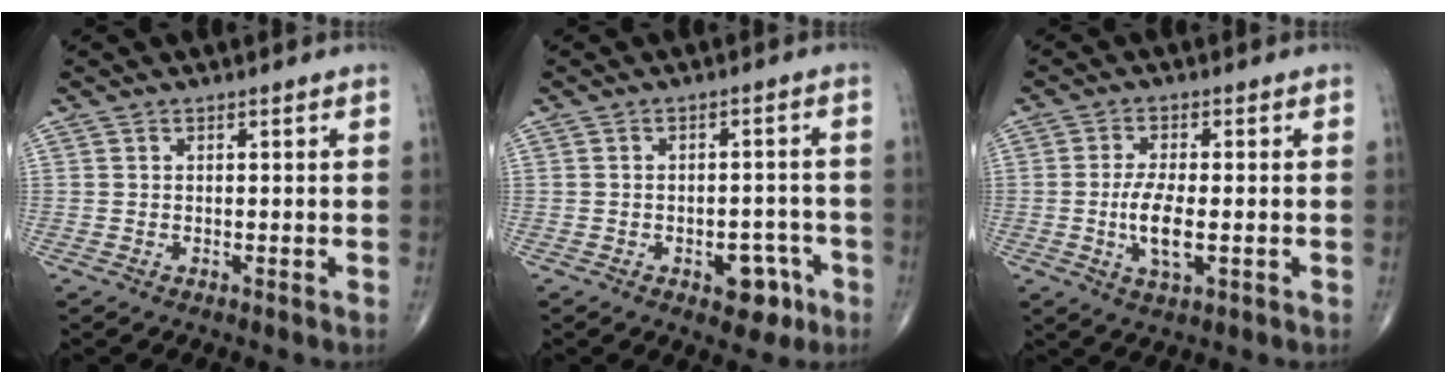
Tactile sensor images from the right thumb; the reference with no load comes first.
{"total": 6.2, "force": [-3.1, 3.6, 4.0], "torque": [-0.023, 0.024, -0.034]}
{"total": 6.6, "force": [-1.1, 2.3, 6.1], "torque": [-0.123, -0.008, -0.020]}